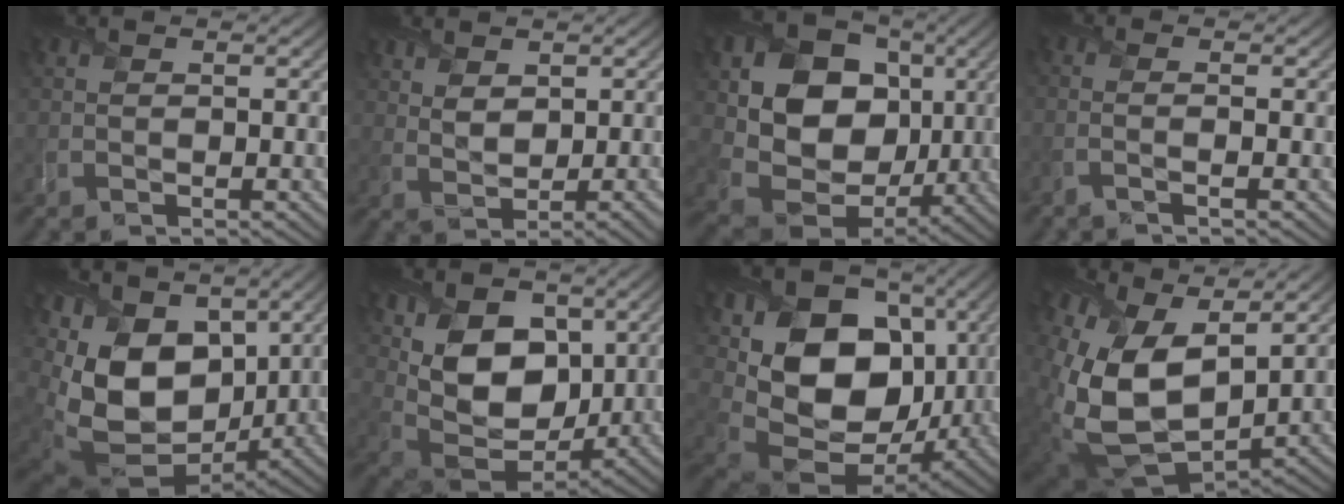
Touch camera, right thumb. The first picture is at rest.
{"total": 3.4, "force": [1.7, 1.6, 2.4], "torque": [-0.050, 0.001, 0.039]}
{"total": 15.2, "force": [2.8, 12.4, 8.3], "torque": [-0.171, -0.008, 0.056]}
{"total": 2.1, "force": [-0.9, 0.3, 1.8], "torque": [-0.027, 0.005, -0.032]}
{"total": 16.8, "force": [2.1, 11.8, 11.7], "torque": [-0.286, -0.038, 0.063]}
{"total": 13.2, "force": [3.9, 8.8, 9.1], "torque": [-0.192, -0.001, 0.074]}
{"total": 16.9, "force": [2.6, 12.3, 11.3], "torque": [-0.221, -0.022, 0.066]}
{"total": 14.9, "force": [3.5, 9.4, 11.0], "torque": [-0.271, -0.028, 0.081]}